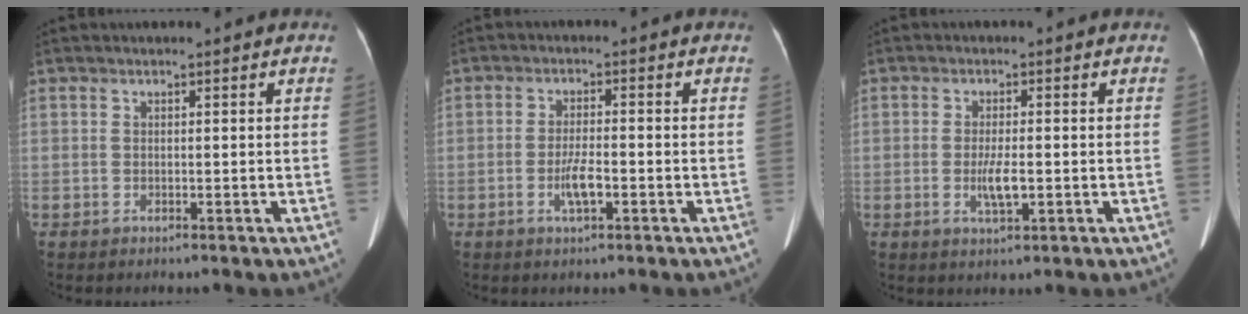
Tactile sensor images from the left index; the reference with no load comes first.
{"total": 3.6, "force": [-1.4, 0.7, 3.3], "torque": [-0.065, 0.000, -0.025]}
{"total": 3.4, "force": [-0.7, 0.7, 3.3], "torque": [-0.069, -0.004, -0.010]}